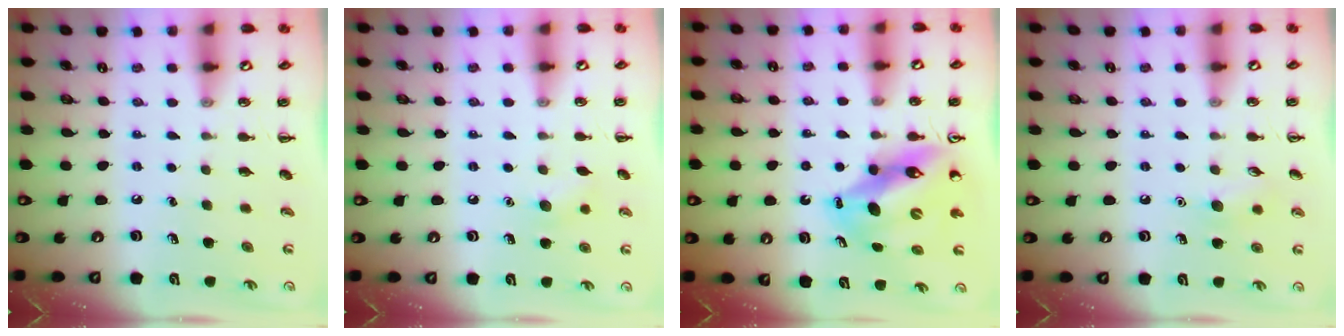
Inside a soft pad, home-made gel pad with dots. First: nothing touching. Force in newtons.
{"total": 5.7, "press": 5.6, "slide": 1.3}
{"total": 12.3, "press": 11.7, "slide": 3.6}
{"total": 7.1, "press": 6.9, "slide": 1.8}